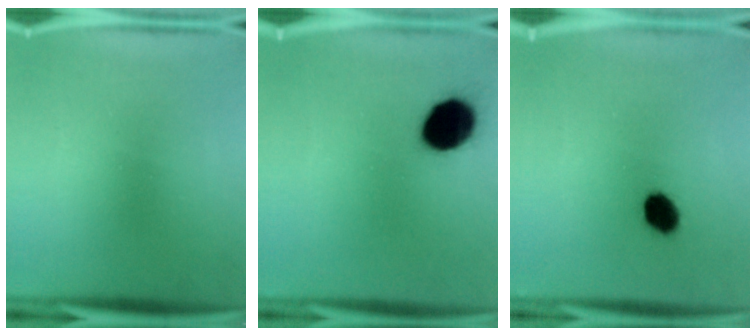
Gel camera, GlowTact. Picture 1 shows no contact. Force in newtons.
{"total": 14.0}
{"total": 5.6}